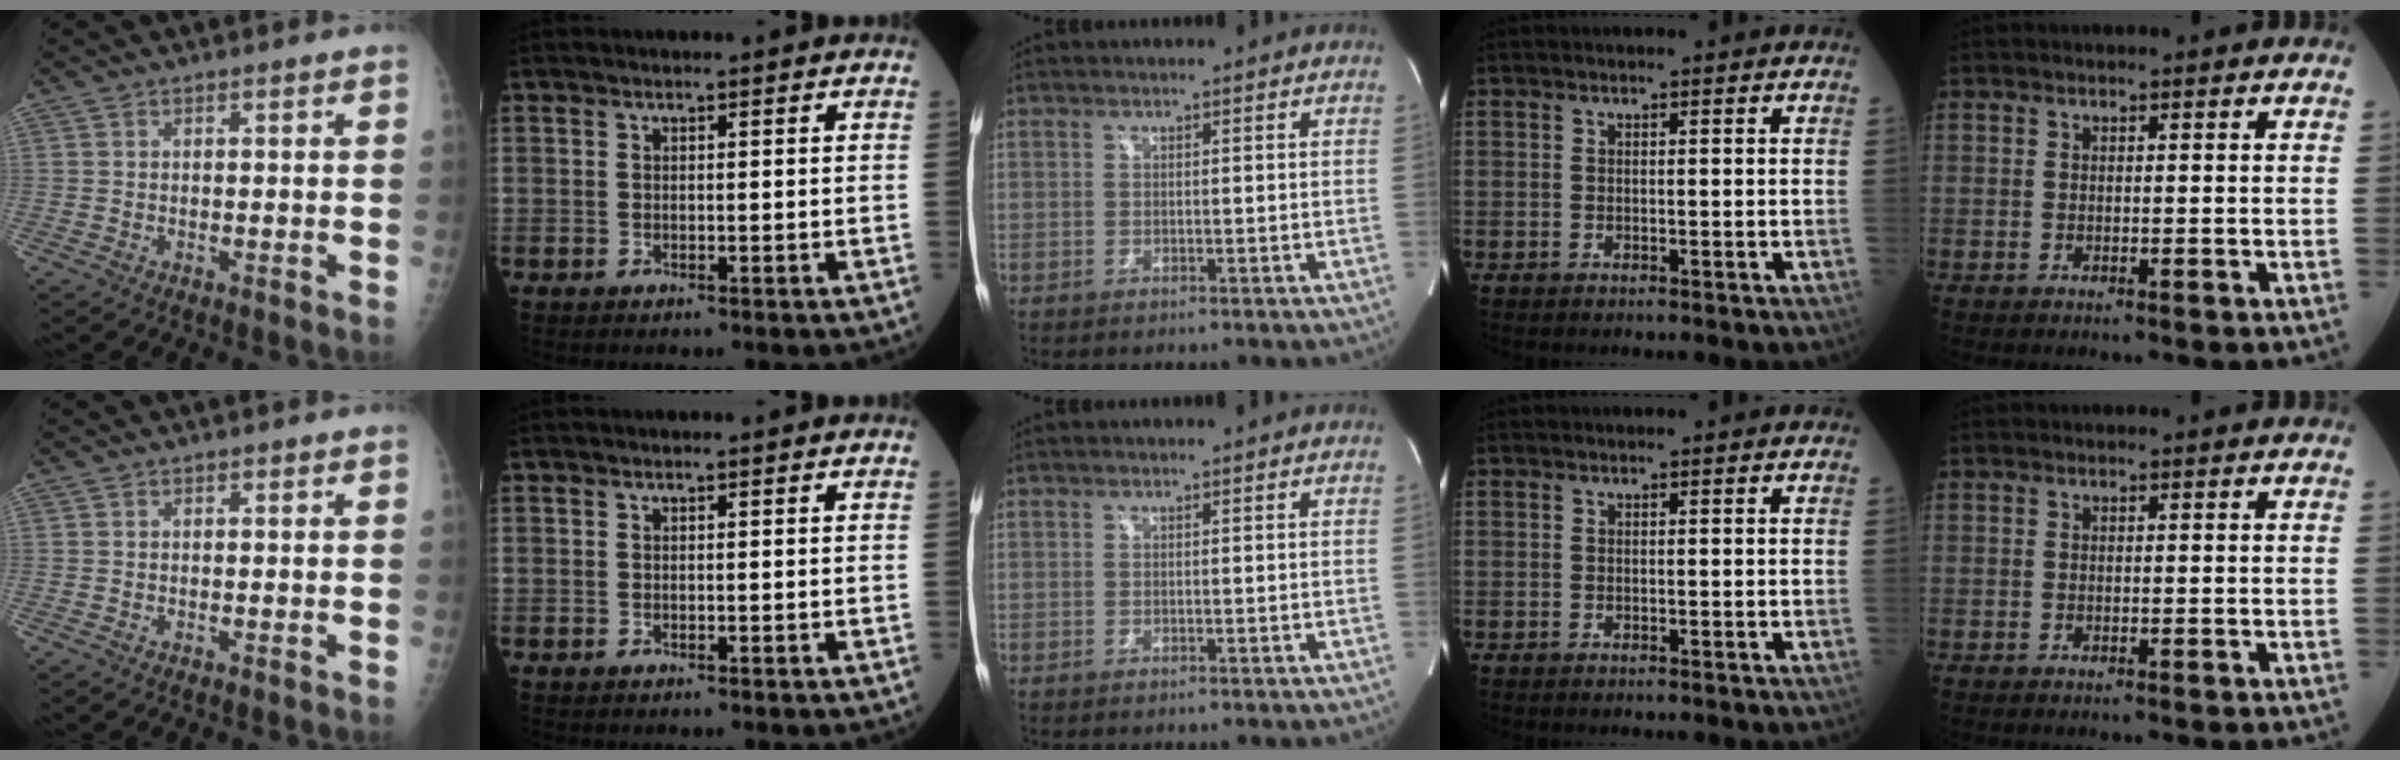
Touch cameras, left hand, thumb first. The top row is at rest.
{}